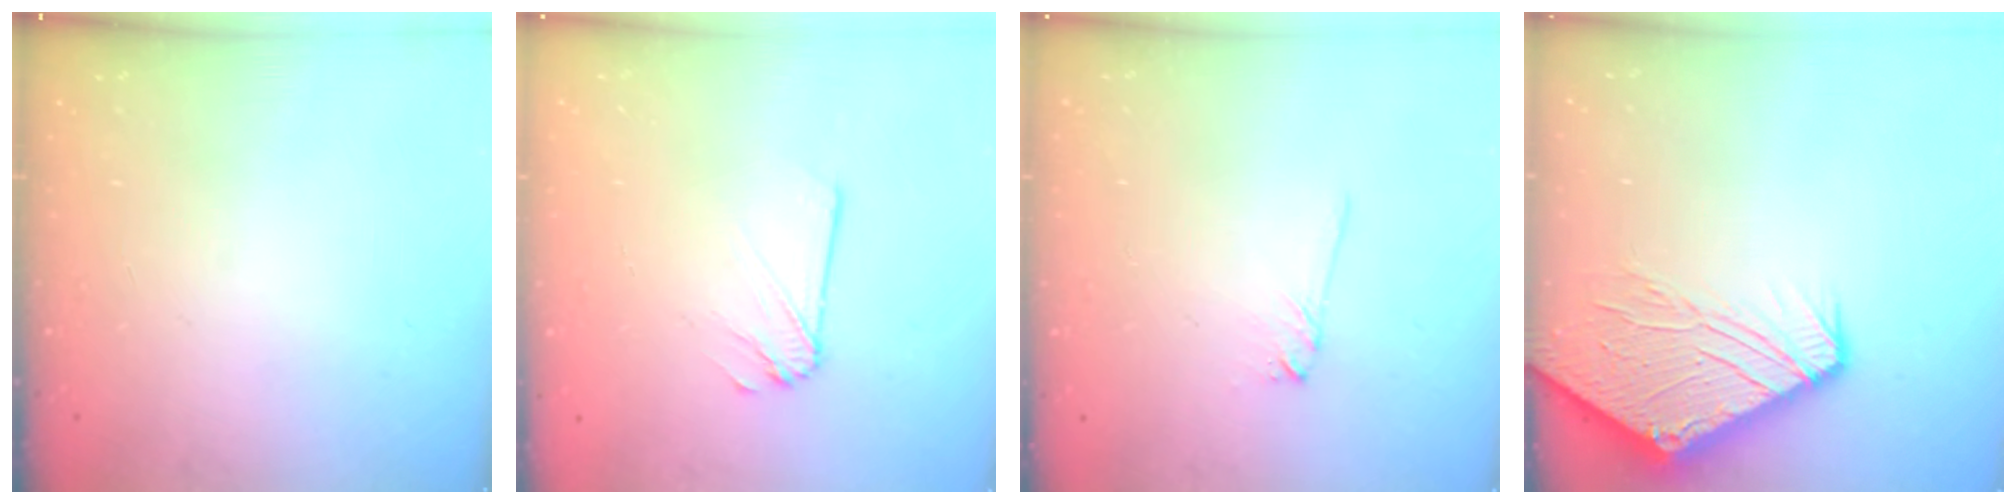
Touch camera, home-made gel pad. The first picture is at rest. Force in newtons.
{"total": 2.2, "press": 2.2, "slide": 0.1}
{"total": 3.6, "press": 3.5, "slide": 0.5}
{"total": 13.5, "press": 13.4, "slide": 1.8}